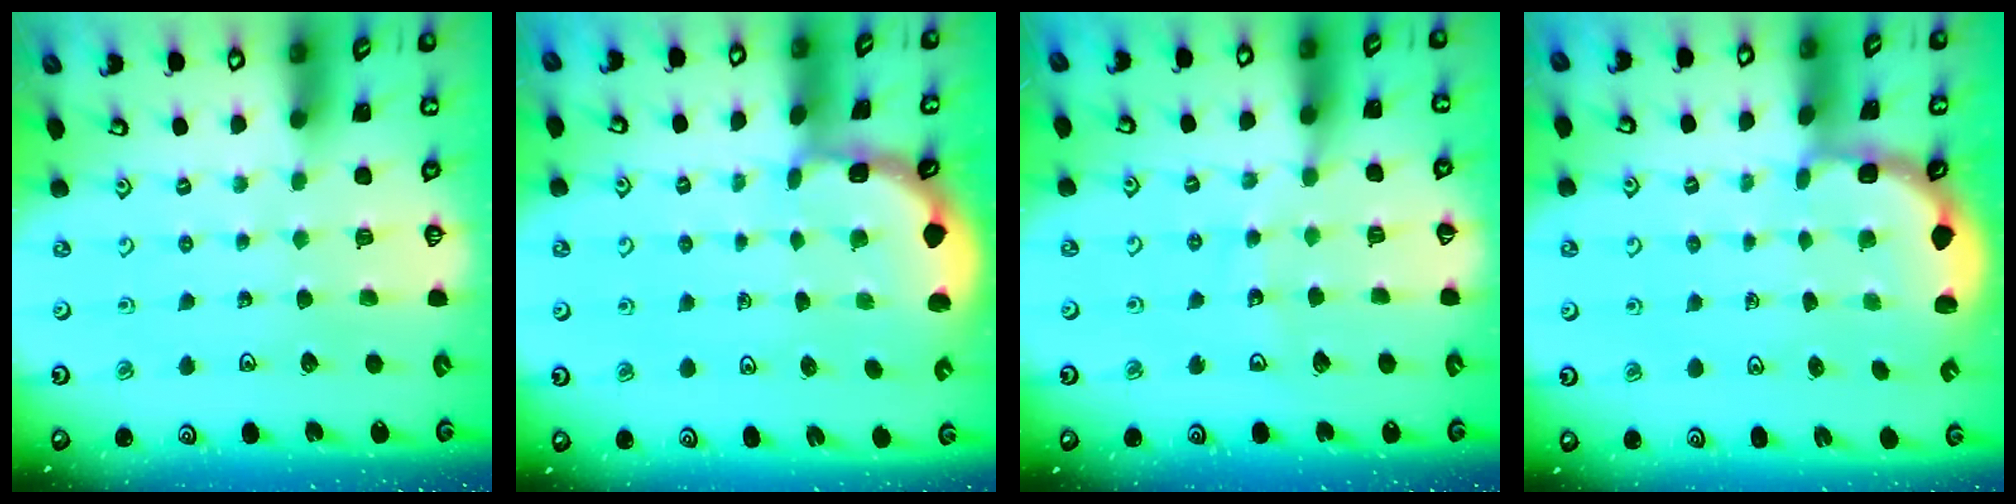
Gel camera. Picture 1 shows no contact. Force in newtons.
{"total": 1.9, "press": 1.9, "slide": 0.3}
{"total": 9.6, "press": 9.6, "slide": 1.2}
{"total": 2.5, "press": 1.9, "slide": 1.6}